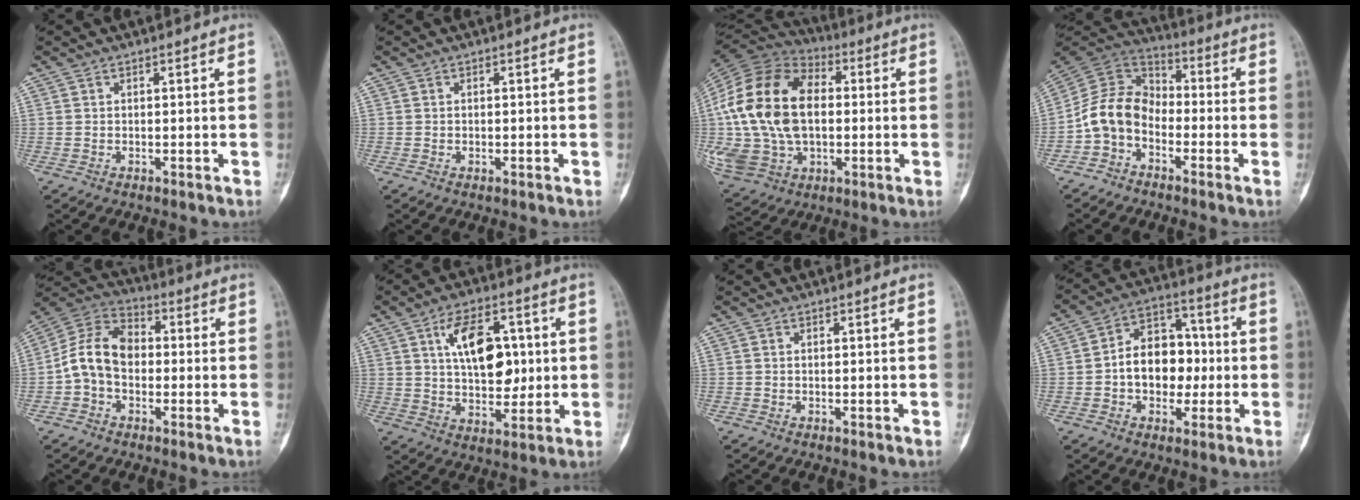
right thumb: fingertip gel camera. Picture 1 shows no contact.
{"total": 0.0}
{"total": 27.0, "force": [1.1, 18.1, 20.0], "torque": [-0.411, 0.014, 0.032]}
{"total": 9.2, "force": [-3.3, 7.4, 4.2], "torque": [-0.072, 0.063, -0.082]}
{"total": 10.0, "force": [-1.2, 8.0, 6.0], "torque": [-0.107, 0.041, -0.037]}
{"total": 13.1, "force": [2.9, 7.6, 10.2], "torque": [-0.133, -0.006, 0.052]}
{"total": 0.0}
{"total": 12.5, "force": [-1.0, 9.1, 8.5], "torque": [-0.088, 0.036, -0.023]}